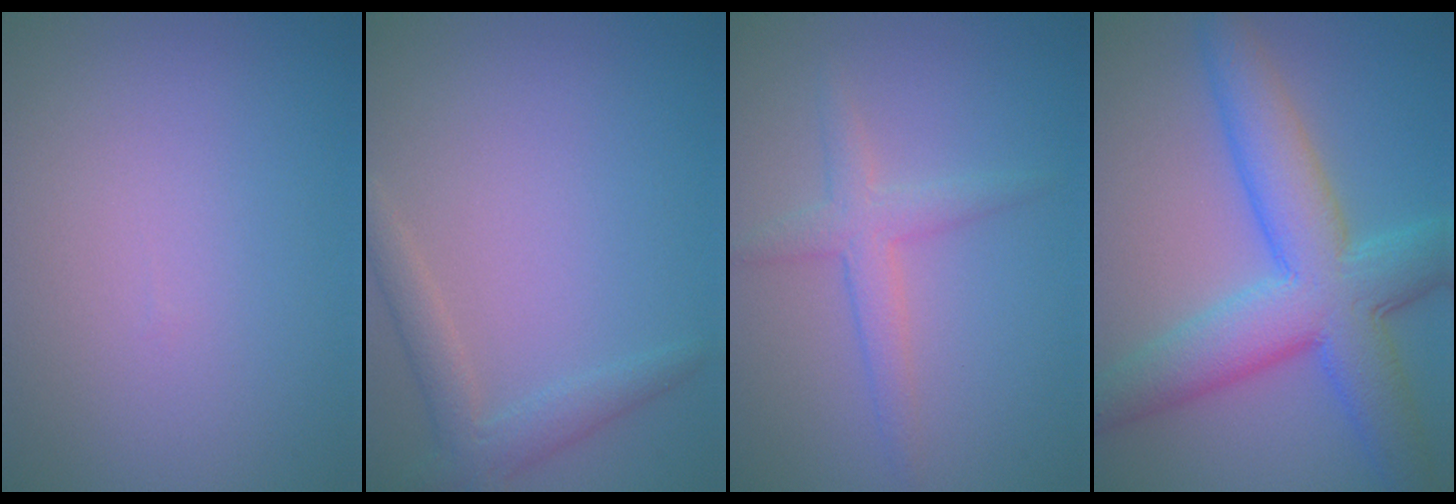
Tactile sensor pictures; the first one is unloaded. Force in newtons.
{"total": 2.5, "press": 2.5, "slide": 0.2}
{"total": 2.5, "press": 2.5, "slide": 0.0}
{"total": 9.3, "press": 9.3, "slide": 0.4}